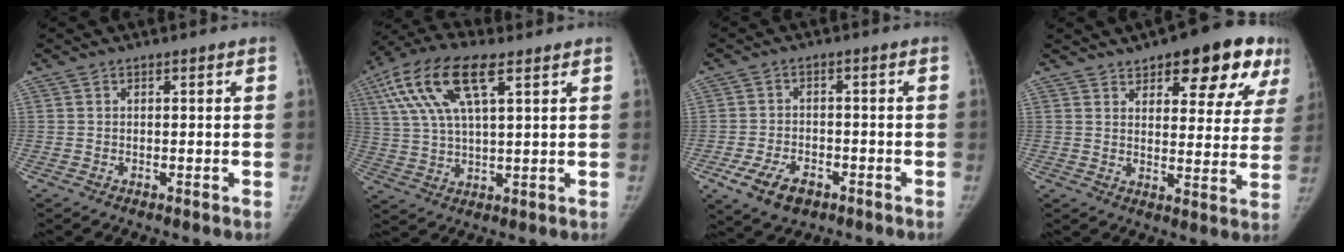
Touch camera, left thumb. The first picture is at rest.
{"total": 15.6, "force": [6.9, 6.0, 12.7], "torque": [-0.262, 0.007, 0.126]}
{"total": 7.3, "force": [-3.7, 4.6, 4.4], "torque": [-0.080, 0.012, -0.058]}
{"total": 17.5, "force": [9.8, 6.8, 12.8], "torque": [-0.128, -0.029, 0.130]}